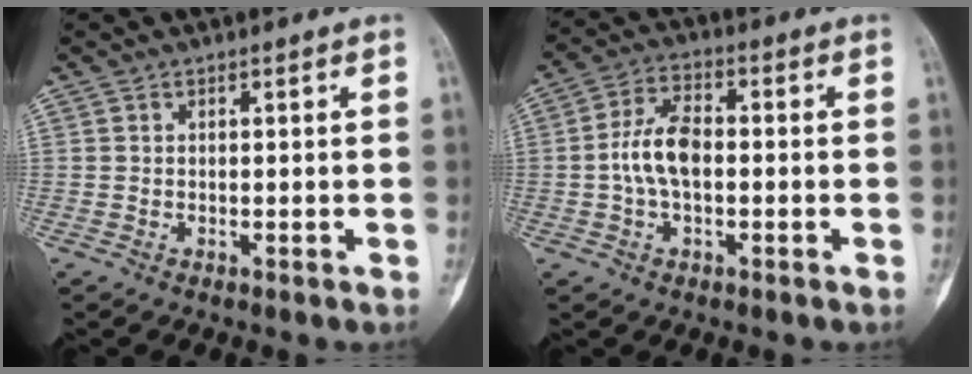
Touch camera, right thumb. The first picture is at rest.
{"total": 8.1, "force": [-0.7, 4.4, 6.8], "torque": [-0.134, 0.022, -0.019]}